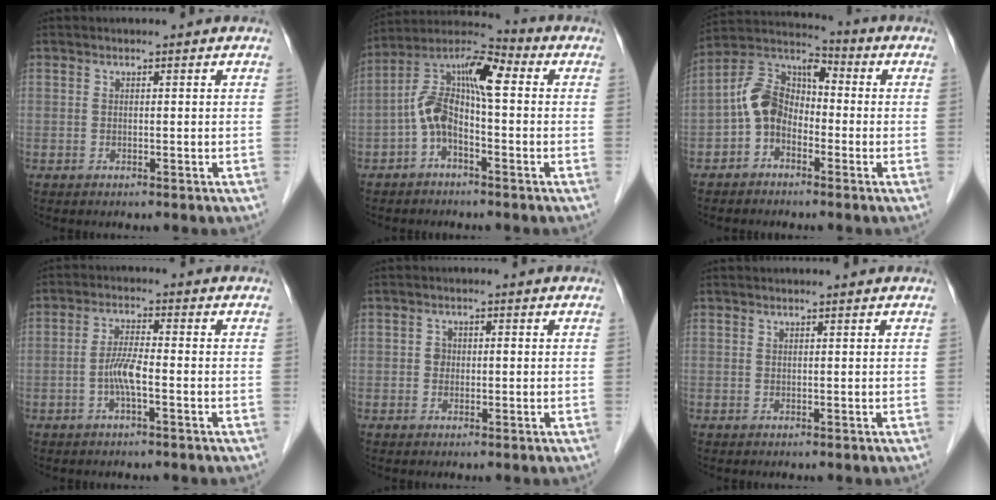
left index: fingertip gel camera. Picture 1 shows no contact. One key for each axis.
{"total": 9.8, "fx": -0.6, "fy": 3.1, "fz": 9.3, "tx": -0.191, "ty": 0.047, "tz": -0.018}
{"total": 8.2, "fx": -2.1, "fy": 5.6, "fz": 5.6, "tx": -0.124, "ty": 0.032, "tz": -0.054}
{"total": 4.0, "fx": -1.4, "fy": 0.5, "fz": 3.7, "tx": -0.082, "ty": 0.007, "tz": -0.030}
{"total": 1.5, "fx": -0.1, "fy": 1.4, "fz": 0.6, "tx": -0.013, "ty": 0.010, "tz": -0.003}
{"total": 0.0}